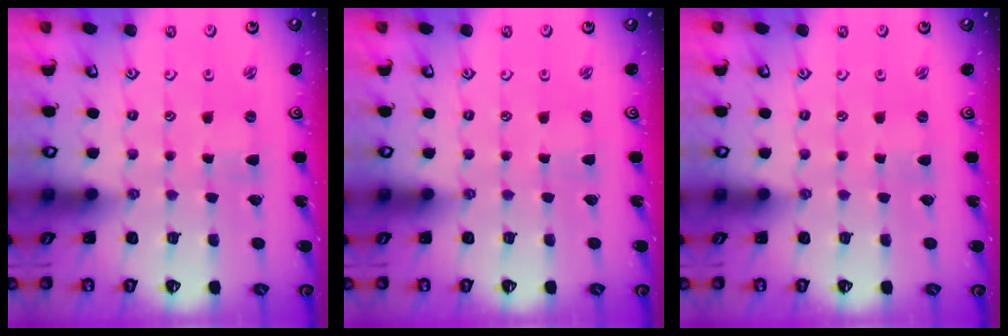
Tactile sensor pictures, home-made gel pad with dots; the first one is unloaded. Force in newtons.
{"total": 0.0}
{"total": 0.0}